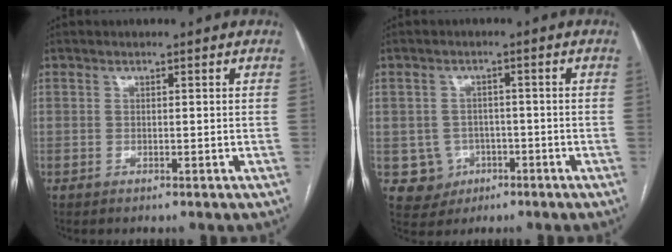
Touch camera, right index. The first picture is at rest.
{"total": 4.9, "force": [-1.3, 4.7, 0.4], "torque": [0.003, 0.010, -0.009]}